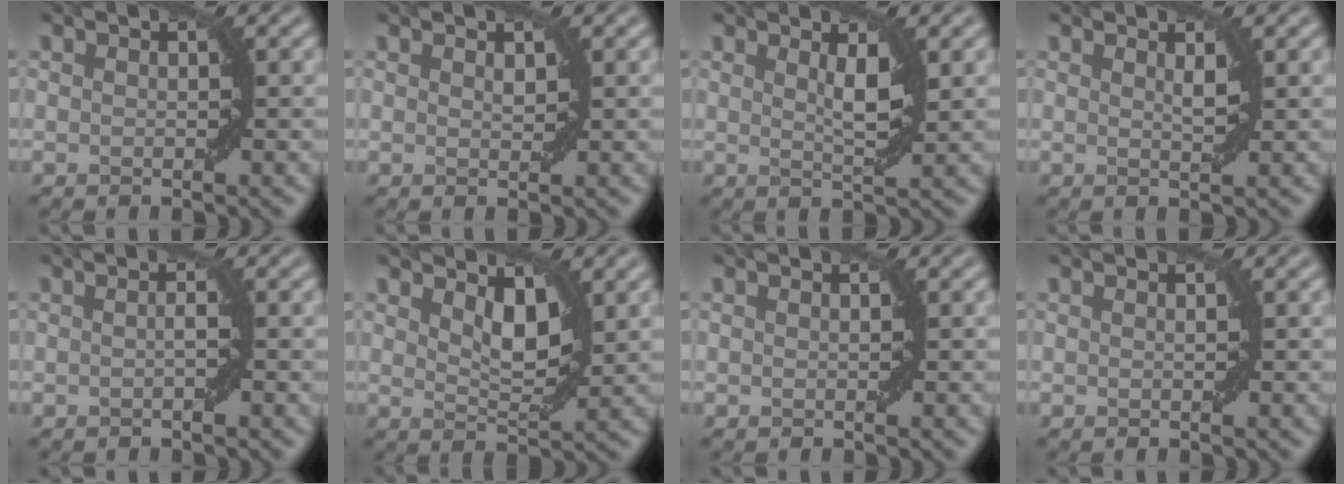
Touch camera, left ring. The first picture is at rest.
{"total": 0.7, "force": [0.4, 0.3, 0.4], "torque": [-0.007, -0.002, 0.010]}
{"total": 2.1, "force": [1.0, 0.4, 1.9], "torque": [-0.029, -0.005, 0.019]}
{"total": 0.8, "force": [0.6, 0.0, 0.5], "torque": [-0.009, -0.002, 0.012]}
{"total": 0.8, "force": [-0.2, -0.1, 0.8], "torque": [-0.012, 0.004, -0.003]}
{"total": 3.0, "force": [1.4, 1.4, 2.3], "torque": [-0.043, -0.006, 0.025]}
{"total": 0.0}
{"total": 0.0}